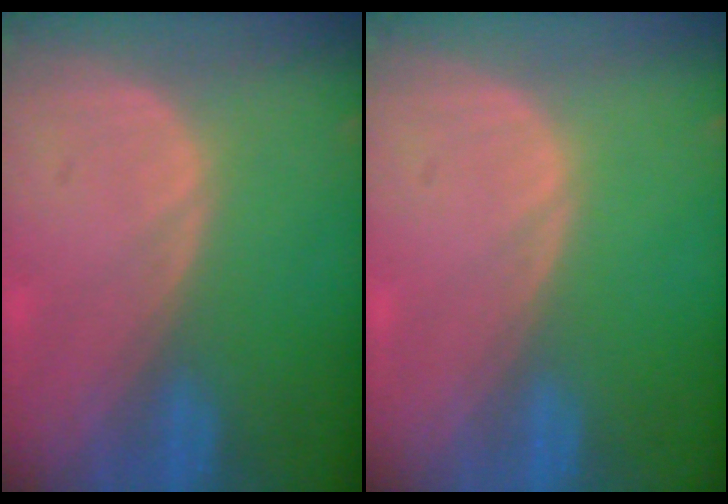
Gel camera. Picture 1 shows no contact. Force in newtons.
{"total": 0.0}